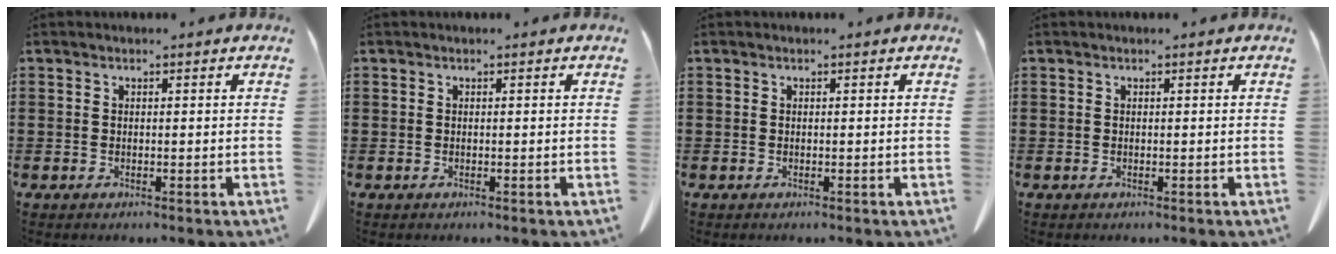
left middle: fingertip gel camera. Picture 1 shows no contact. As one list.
[{"total": 0.0}, {"total": 0.0}, {"total": 0.0}]